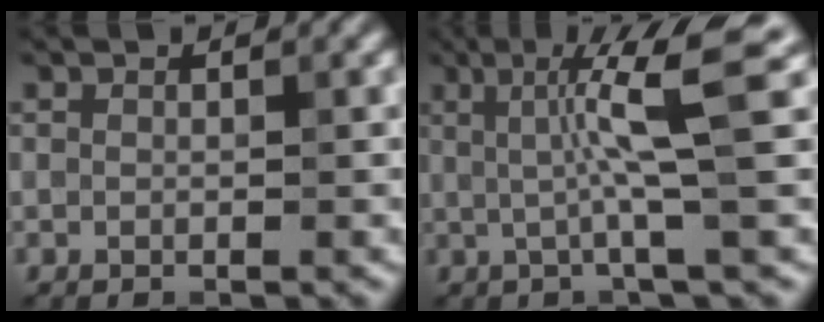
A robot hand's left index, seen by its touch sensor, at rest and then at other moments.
{"total": 6.2, "force": [1.0, 0.6, 6.1], "torque": [-0.107, 0.009, 0.013]}